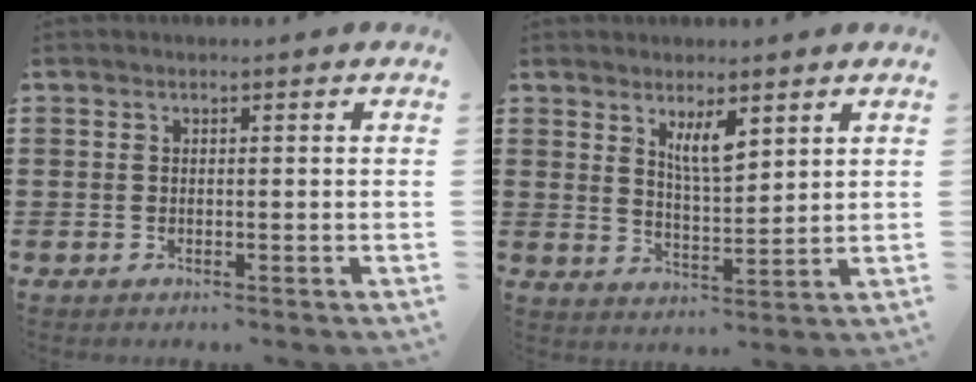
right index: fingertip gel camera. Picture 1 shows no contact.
{"total": 5.2, "force": [3.1, 1.5, 3.8], "torque": [-0.075, -0.003, 0.052]}